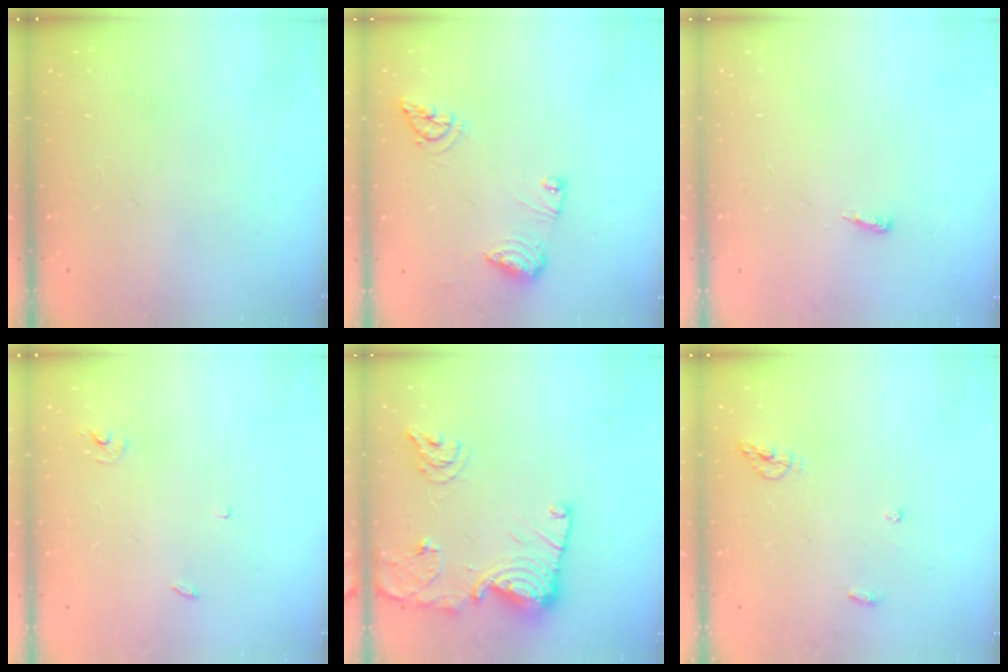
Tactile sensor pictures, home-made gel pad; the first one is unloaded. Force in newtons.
{"total": 9.7, "press": 9.6, "slide": 1.1}
{"total": 4.6, "press": 4.5, "slide": 0.9}
{"total": 2.4, "press": 2.4, "slide": 0.1}
{"total": 16.5, "press": 16.5, "slide": 1.7}
{"total": 4.7, "press": 4.7, "slide": 0.2}